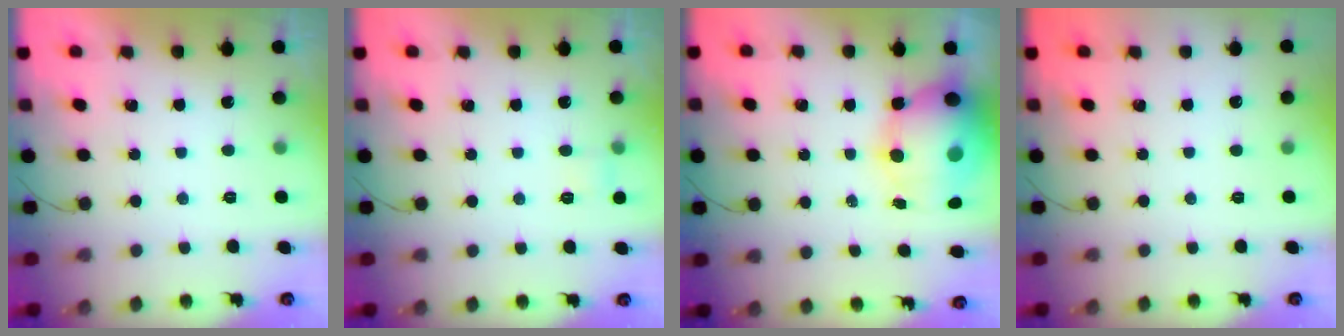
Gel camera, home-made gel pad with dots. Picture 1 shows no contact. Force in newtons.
{"total": 2.6, "press": 2.4, "slide": 1.0}
{"total": 18.0, "press": 16.0, "slide": 8.2}
{"total": 0.0}